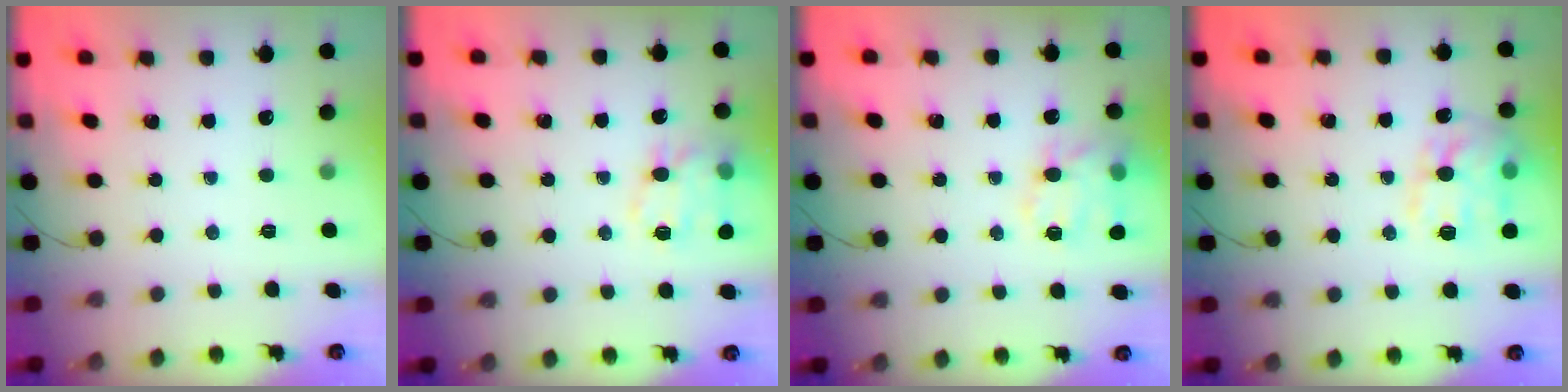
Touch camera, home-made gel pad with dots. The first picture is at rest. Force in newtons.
{"total": 13.9, "press": 13.8, "slide": 1.4}
{"total": 16.2, "press": 16.1, "slide": 2.5}
{"total": 14.2, "press": 14.2, "slide": 0.5}